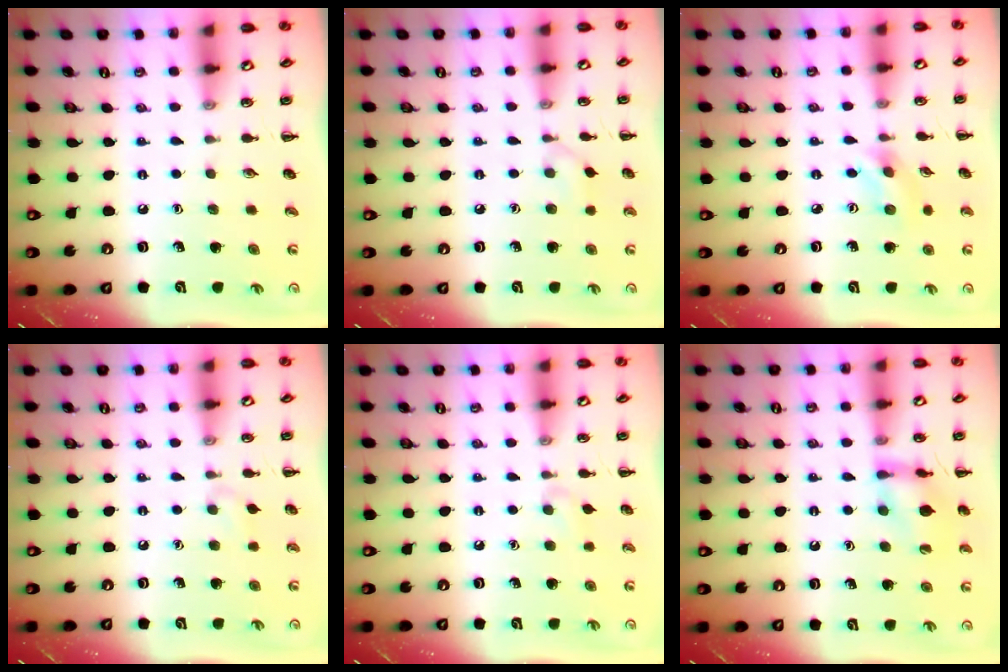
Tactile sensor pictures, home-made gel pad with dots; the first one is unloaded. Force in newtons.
{"total": 5.4, "press": 5.0, "slide": 2.0}
{"total": 2.8, "press": 2.7, "slide": 0.9}
{"total": 4.5, "press": 4.2, "slide": 1.6}
{"total": 4.9, "press": 4.6, "slide": 1.7}
{"total": 13.7, "press": 13.6, "slide": 2.0}